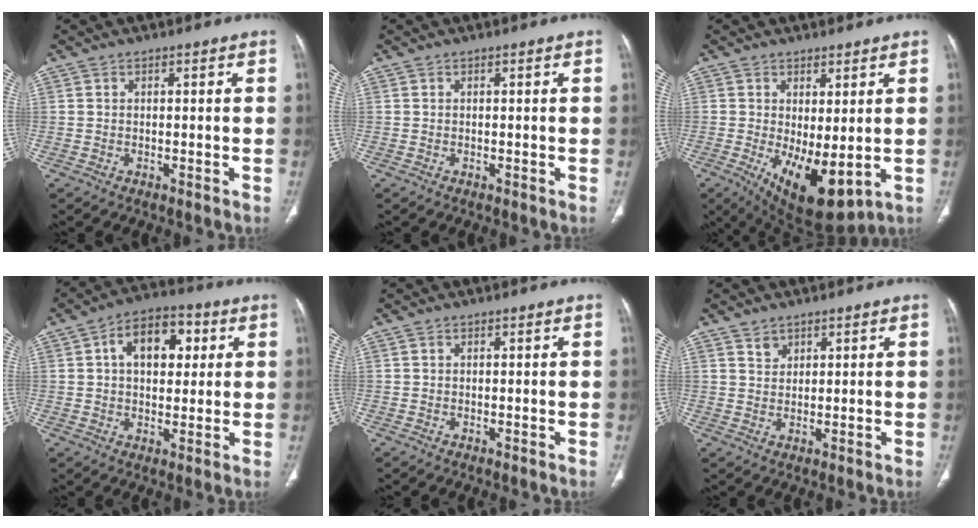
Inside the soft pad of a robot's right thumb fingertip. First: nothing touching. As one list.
[{"total": 0.0}, {"total": 11.4, "force": [-1.5, 5.0, 10.1], "torque": [-0.158, -0.023, 0.000]}, {"total": 11.8, "force": [3.2, 7.3, 8.7], "torque": [-0.104, 0.012, 0.043]}, {"total": 0.0}, {"total": 2.3, "force": [1.6, 1.5, 0.5], "torque": [0.004, -0.012, 0.029]}]